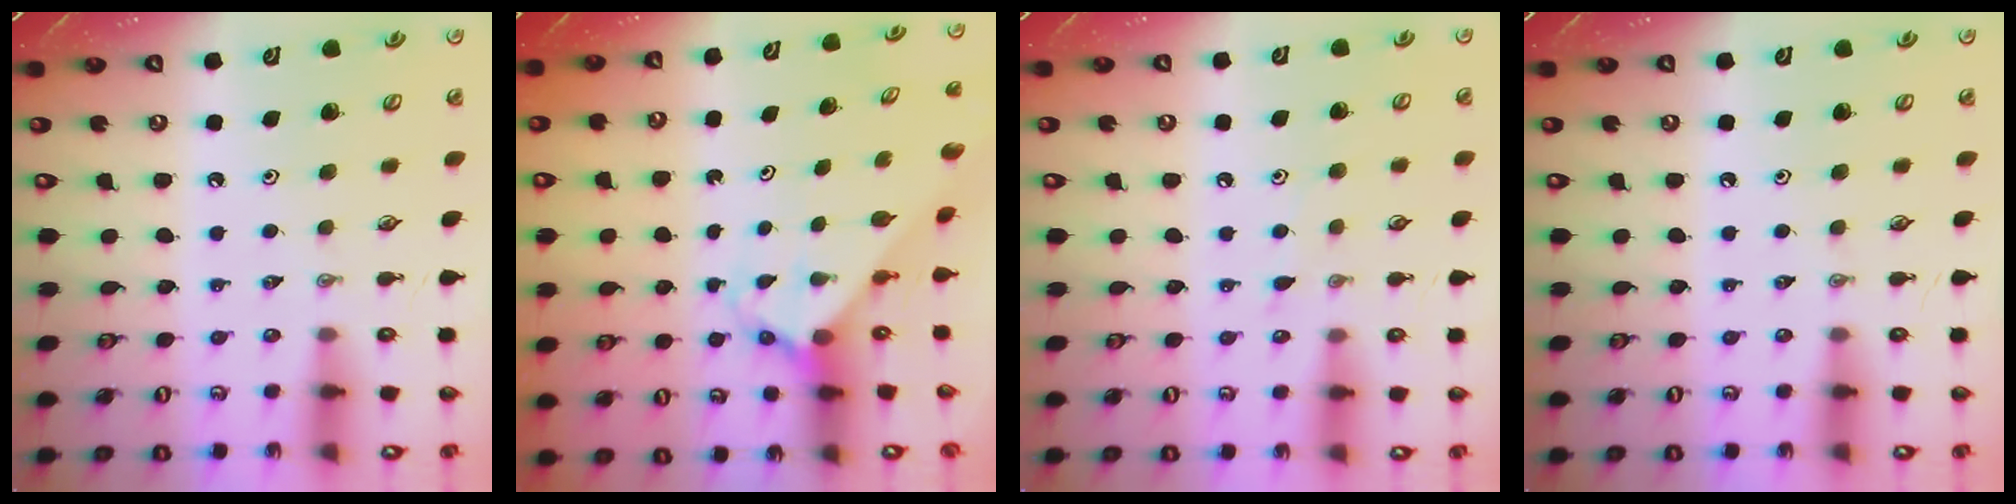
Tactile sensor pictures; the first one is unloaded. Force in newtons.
{"total": 3.6, "press": 3.6, "slide": 0.3}
{"total": 4.0, "press": 3.9, "slide": 0.4}
{"total": 0.0}